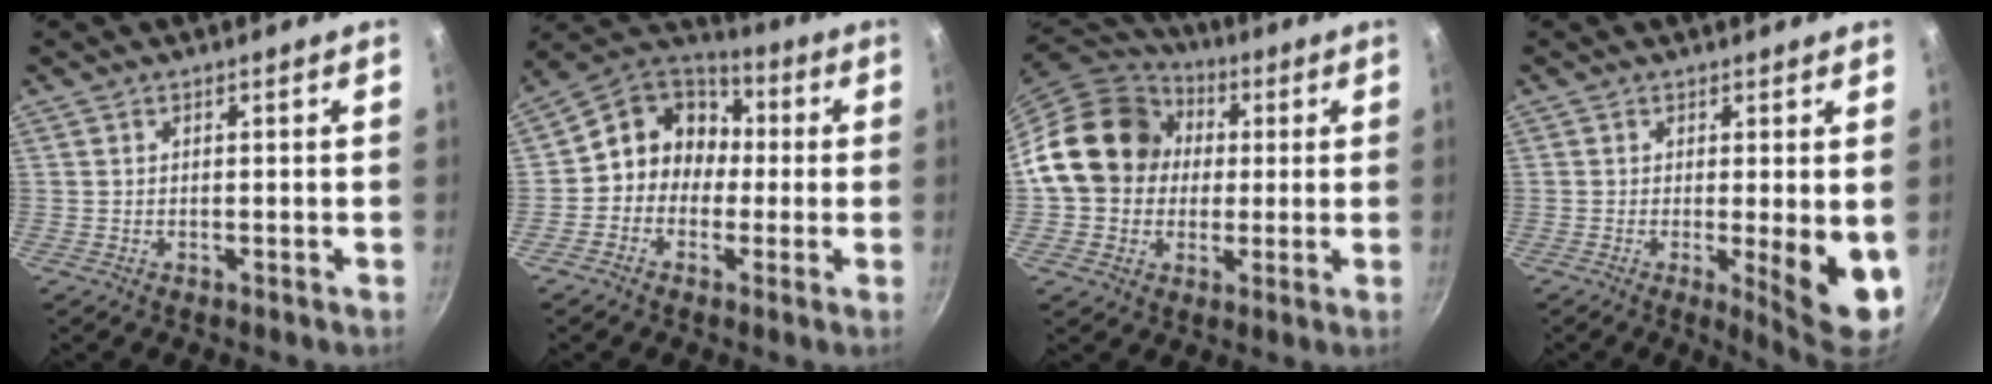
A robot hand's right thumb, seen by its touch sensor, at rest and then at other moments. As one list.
[{"total": 11.9, "force": [-0.3, 10.6, 5.3], "torque": [-0.037, 0.039, -0.029]}, {"total": 17.7, "force": [2.0, 15.0, 9.0], "torque": [-0.127, 0.032, 0.024]}, {"total": 8.2, "force": [-1.0, 1.7, 7.9], "torque": [-0.099, -0.017, -0.007]}]